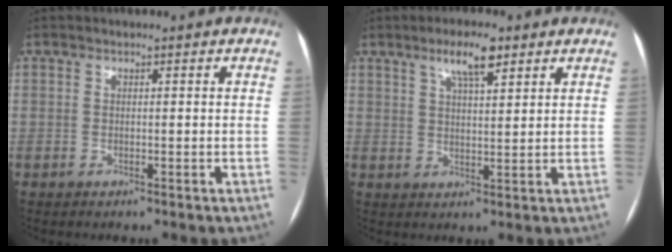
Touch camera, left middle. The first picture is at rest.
{"total": 5.7, "force": [3.5, 1.2, 4.3], "torque": [-0.081, 0.007, 0.059]}